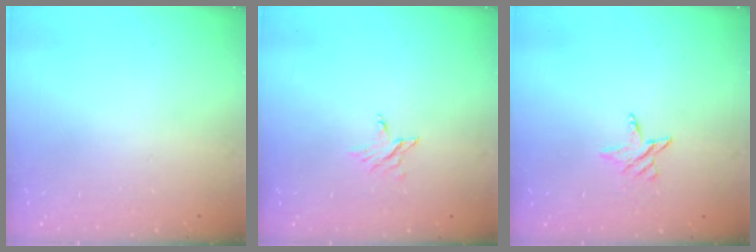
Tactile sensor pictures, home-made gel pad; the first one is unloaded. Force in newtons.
{"total": 2.8, "press": 2.8, "slide": 0.1}
{"total": 2.7, "press": 2.7, "slide": 0.2}